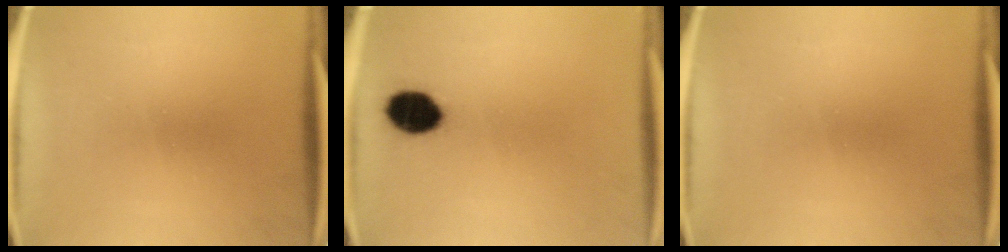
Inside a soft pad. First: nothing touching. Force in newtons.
{"total": 8.4}
{"total": 0.0}